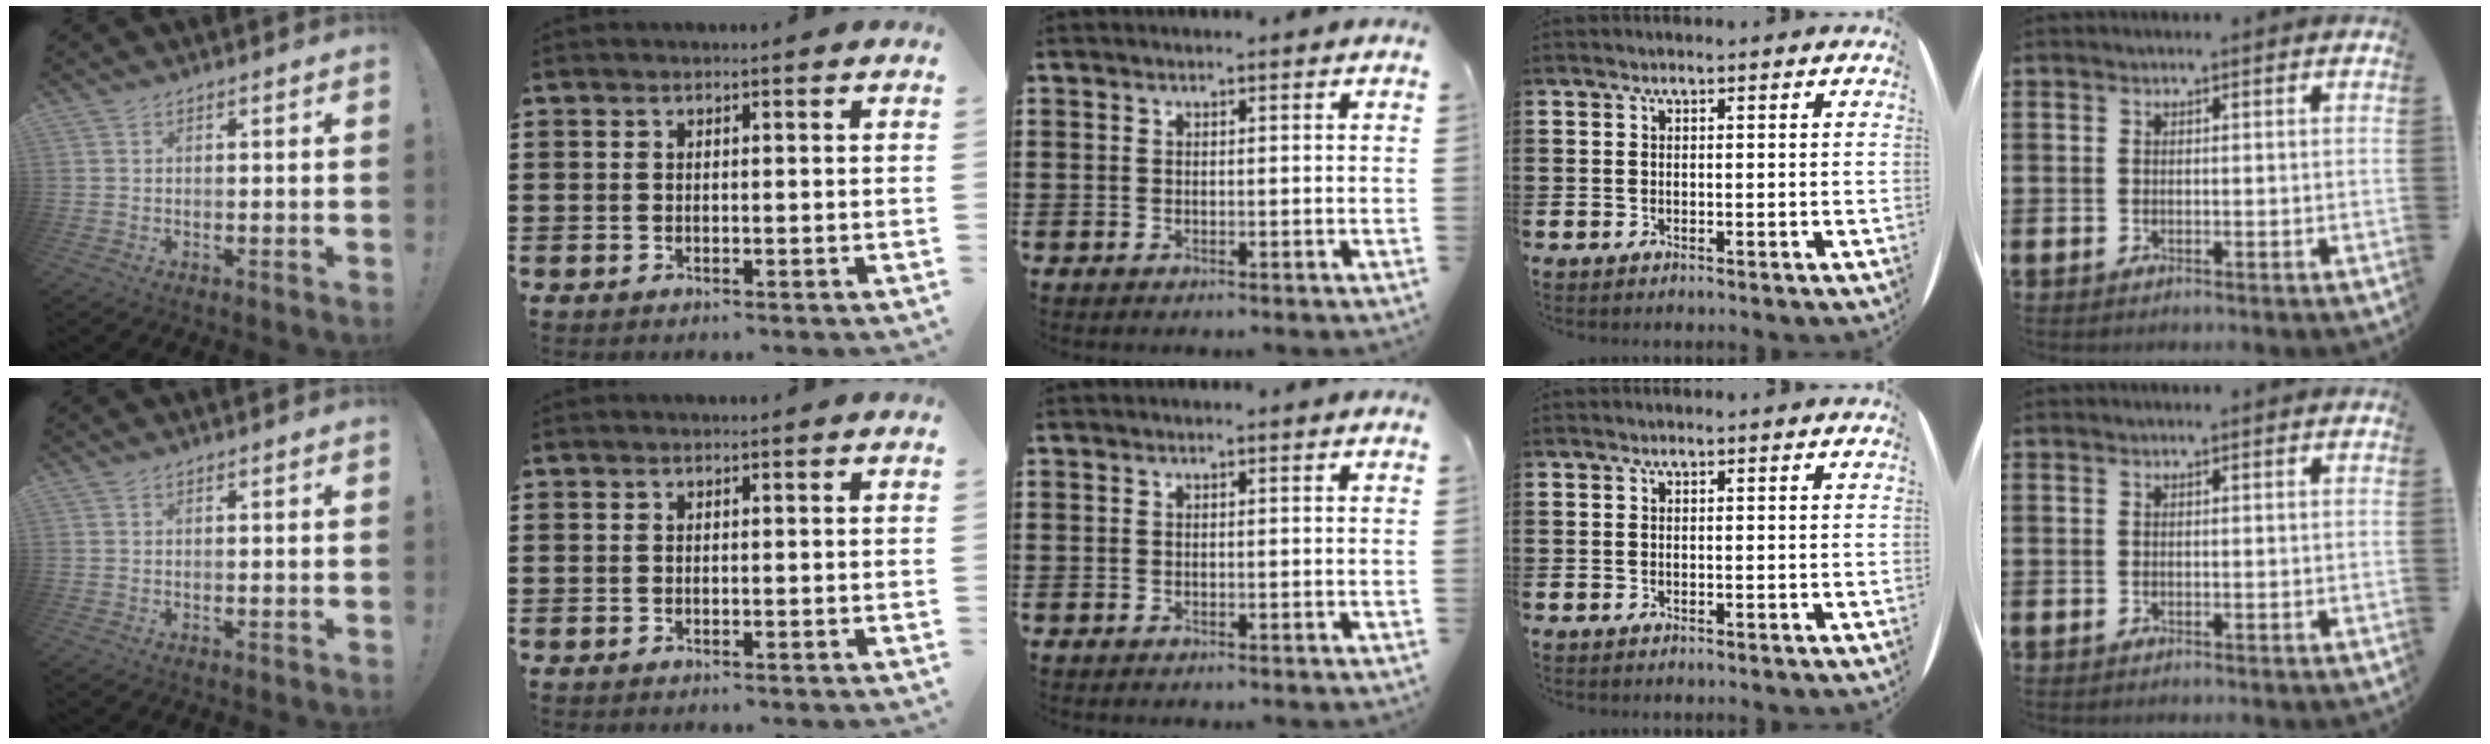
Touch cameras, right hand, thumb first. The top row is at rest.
{}